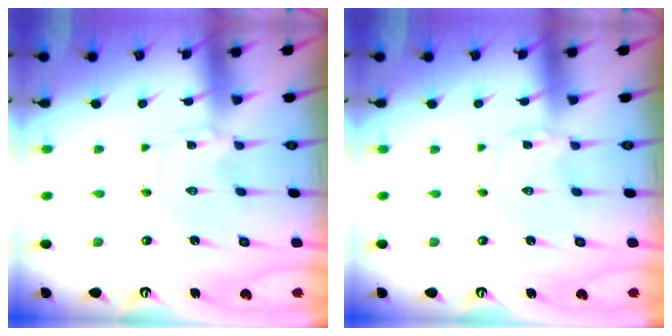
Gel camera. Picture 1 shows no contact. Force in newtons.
{"total": 0.0}